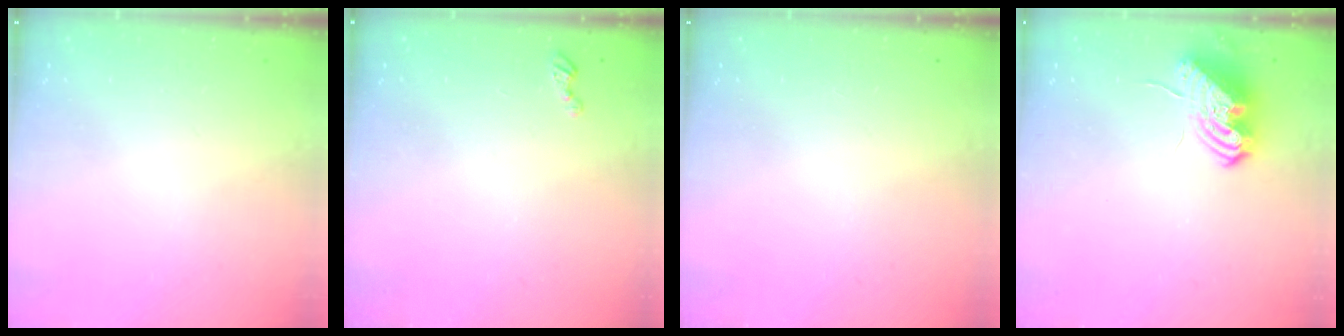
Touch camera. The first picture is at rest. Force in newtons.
{"total": 2.8, "press": 2.8, "slide": 0.4}
{"total": 0.0}
{"total": 9.7, "press": 9.6, "slide": 0.6}